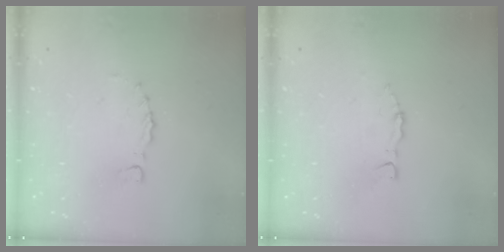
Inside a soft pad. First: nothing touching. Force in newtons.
{"total": 2.8, "press": 2.8, "slide": 0.4}